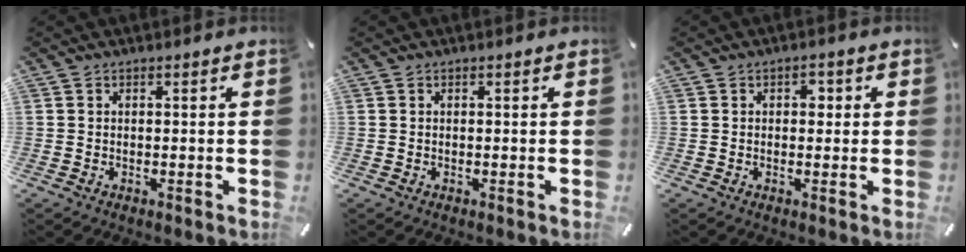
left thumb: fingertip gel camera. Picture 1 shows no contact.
{"total": 0.0}
{"total": 2.3, "force": [0.3, 1.7, 1.5], "torque": [-0.008, 0.000, -0.005]}